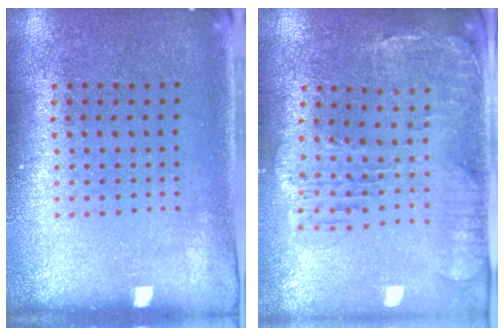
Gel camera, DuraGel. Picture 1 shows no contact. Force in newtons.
{"total": 1.4, "press": 1.4, "slide": 0.4}